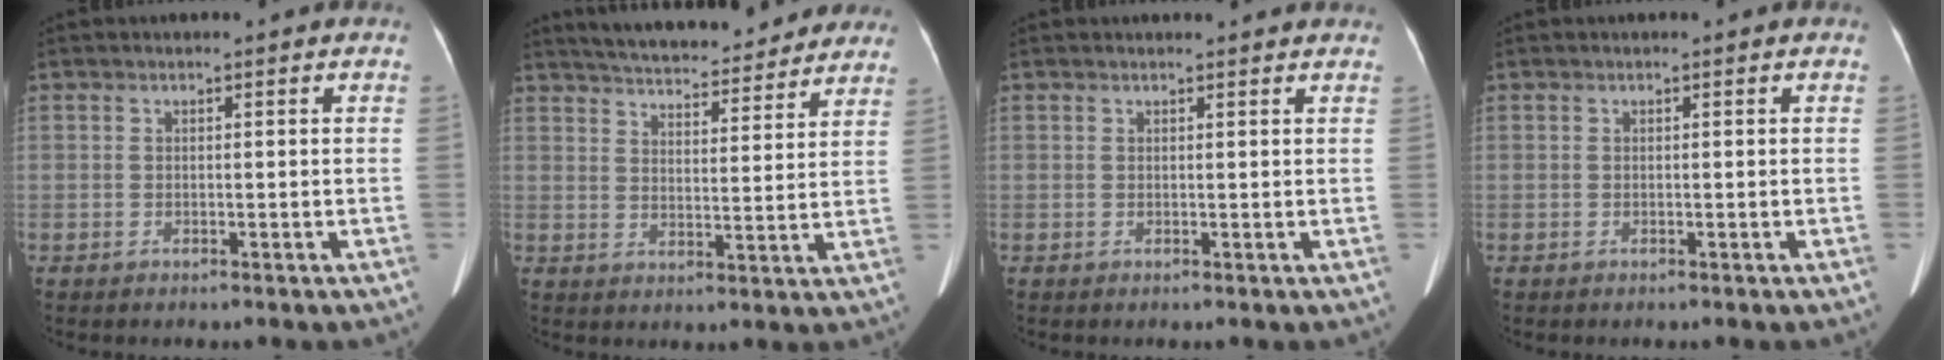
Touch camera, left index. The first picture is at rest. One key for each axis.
{"total": 20.3, "fx": 18.4, "fy": 4.2, "fz": 7.4, "tx": -0.113, "ty": 0.009, "tz": 0.243}
{"total": 3.4, "fx": 3.3, "fy": 0.4, "fz": 0.7, "tx": -0.013, "ty": 0.013, "tz": 0.032}
{"total": 0.0}